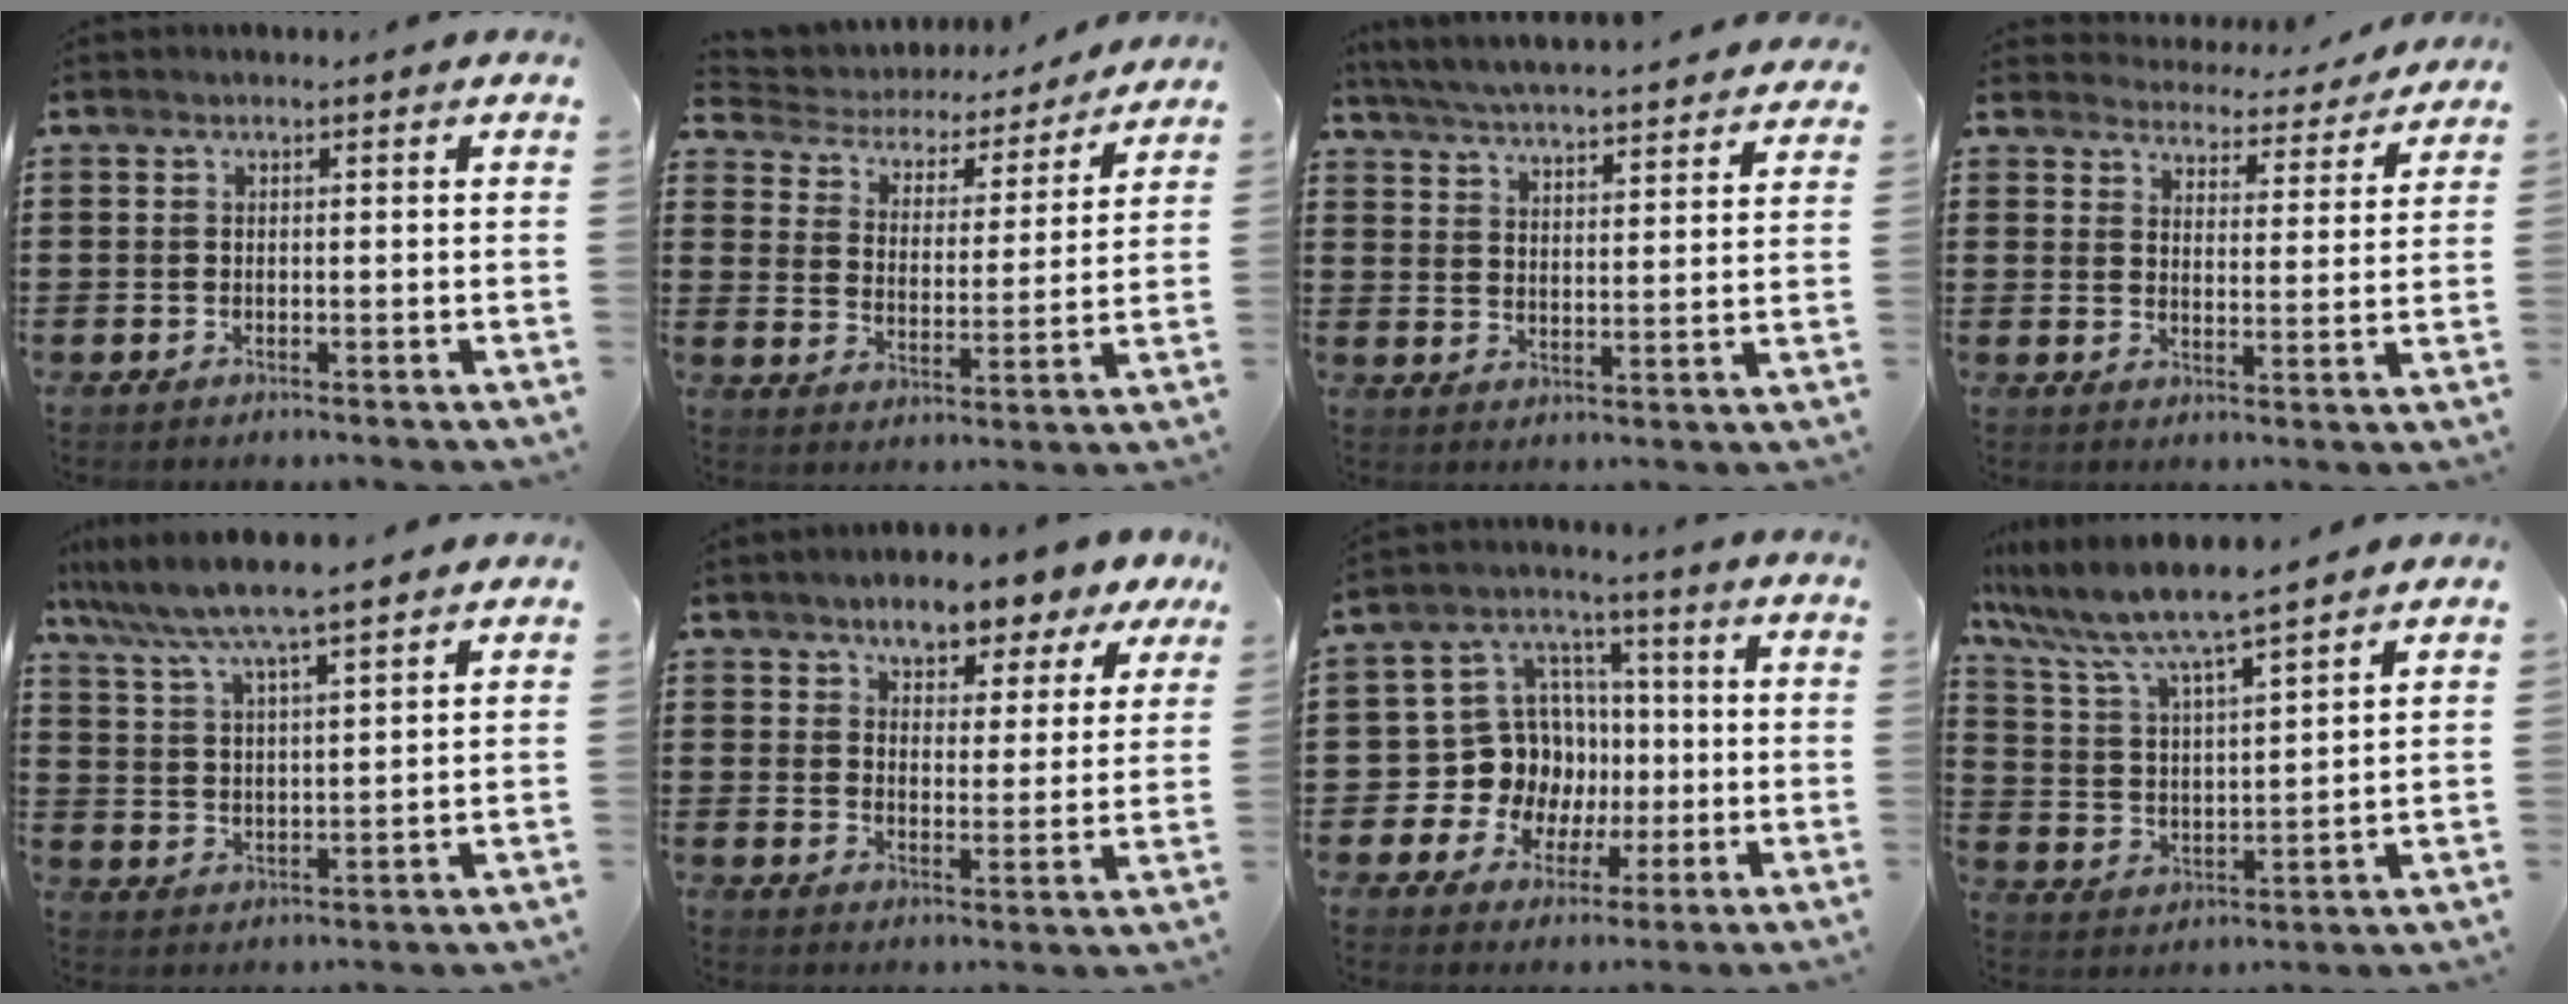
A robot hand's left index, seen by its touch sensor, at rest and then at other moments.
{"total": 3.9, "force": [3.8, 0.8, 0.4], "torque": [-0.033, -0.032, 0.057]}
{"total": 5.4, "force": [5.2, -0.8, 0.9], "torque": [-0.043, -0.041, 0.088]}
{"total": 4.4, "force": [4.4, 0.1, 0.0], "torque": [-0.018, -0.038, 0.073]}
{"total": 6.4, "force": [5.6, -0.1, 3.0], "torque": [-0.081, -0.029, 0.094]}
{"total": 5.5, "force": [4.9, 1.5, 1.8], "torque": [-0.042, -0.021, 0.082]}
{"total": 10.3, "force": [0.0, 10.0, 2.4], "torque": [-0.093, -0.006, 0.013]}
{"total": 7.1, "force": [6.4, 0.0, 3.1], "torque": [-0.088, -0.038, 0.104]}